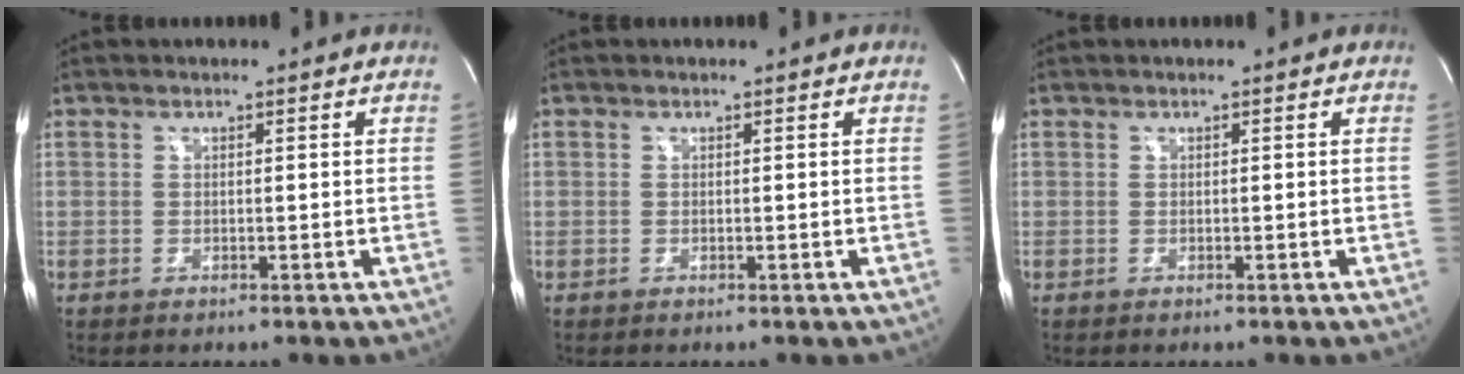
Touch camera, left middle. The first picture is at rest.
{"total": 0.0}
{"total": 0.0}